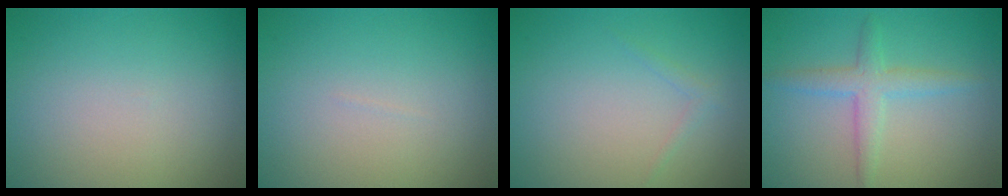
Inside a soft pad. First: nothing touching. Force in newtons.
{"total": 0.0}
{"total": 0.7, "press": 0.7, "slide": 0.1}
{"total": 2.7, "press": 2.7, "slide": 0.1}